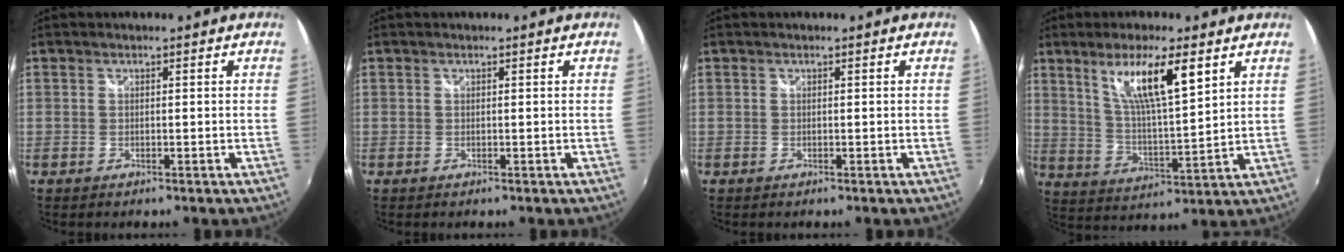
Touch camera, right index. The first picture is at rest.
{"total": 0.0}
{"total": 0.0}
{"total": 11.8, "force": [6.3, 1.9, 9.8], "torque": [-0.171, -0.004, 0.119]}